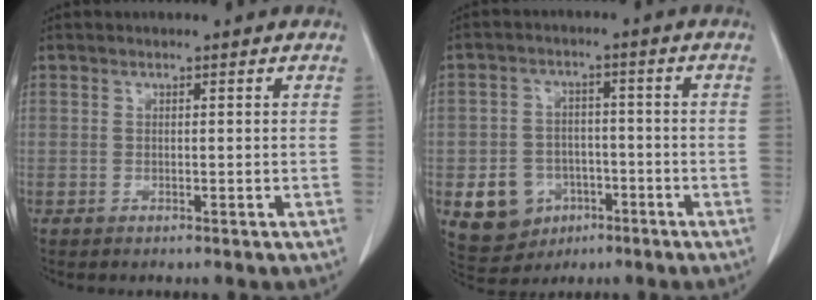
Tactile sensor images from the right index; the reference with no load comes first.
{"total": 8.5, "force": [-3.2, 7.3, 3.0], "torque": [-0.064, 0.011, -0.037]}